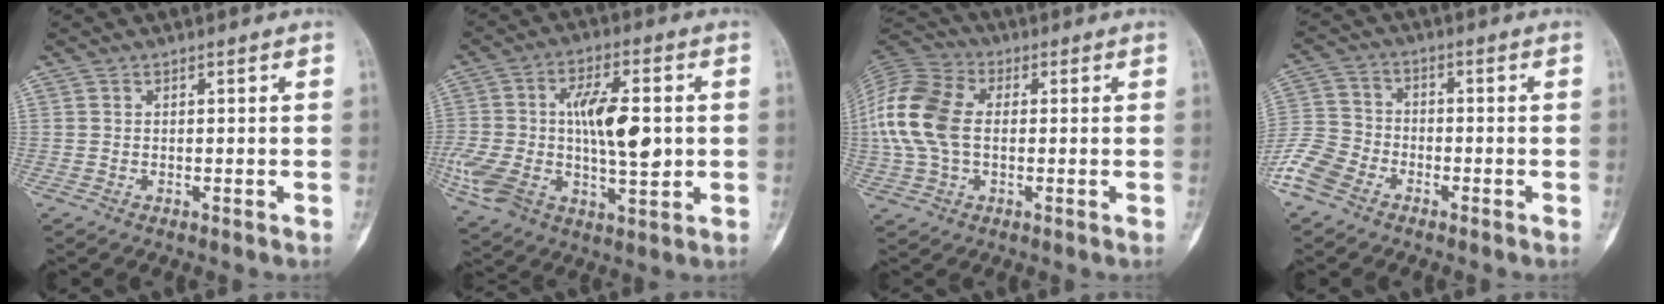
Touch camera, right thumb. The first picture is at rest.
{"total": 19.6, "force": [0.1, 9.7, 17.1], "torque": [-0.325, 0.012, 0.008]}
{"total": 14.0, "force": [0.6, 8.9, 10.8], "torque": [-0.240, 0.025, 0.006]}
{"total": 8.3, "force": [-5.2, 5.5, 3.4], "torque": [-0.072, 0.021, -0.115]}